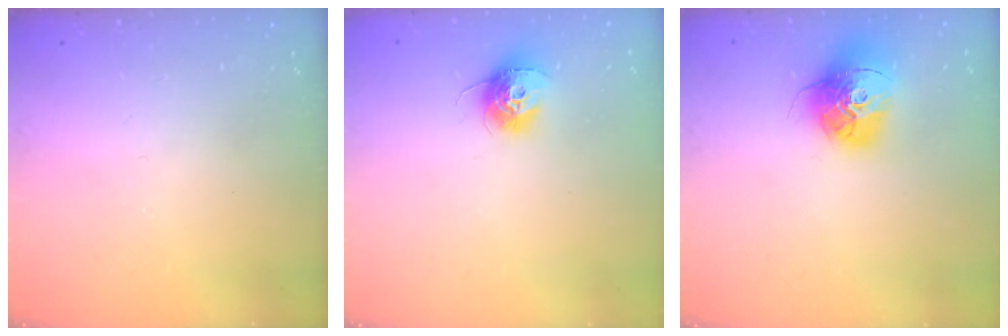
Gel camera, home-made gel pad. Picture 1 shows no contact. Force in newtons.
{"total": 10.2, "press": 10.2, "slide": 0.4}
{"total": 16.1, "press": 16.0, "slide": 1.5}